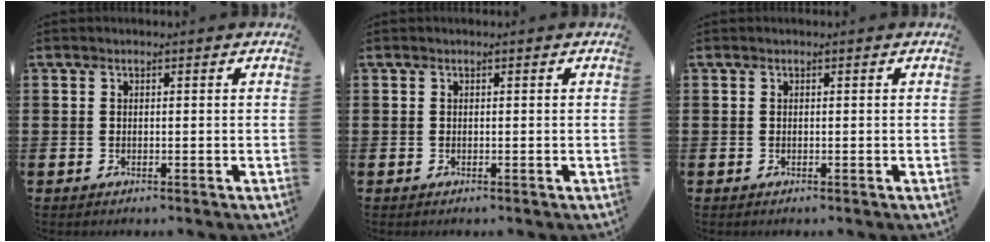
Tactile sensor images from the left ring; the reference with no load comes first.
{"total": 0.0}
{"total": 0.0}